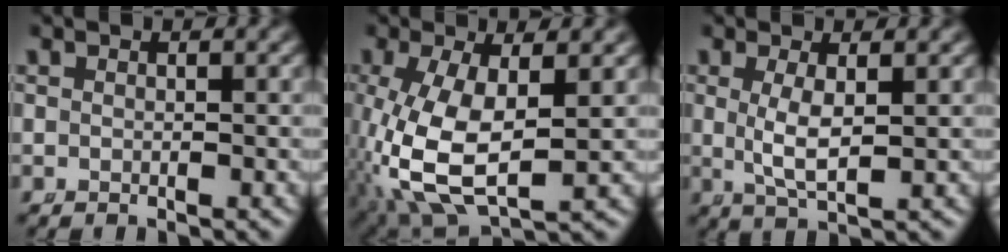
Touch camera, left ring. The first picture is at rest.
{"total": 9.7, "force": [-1.5, 5.8, 7.7], "torque": [-0.195, -0.058, 0.013]}
{"total": 3.1, "force": [0.2, 0.7, 3.0], "torque": [-0.067, -0.016, 0.018]}